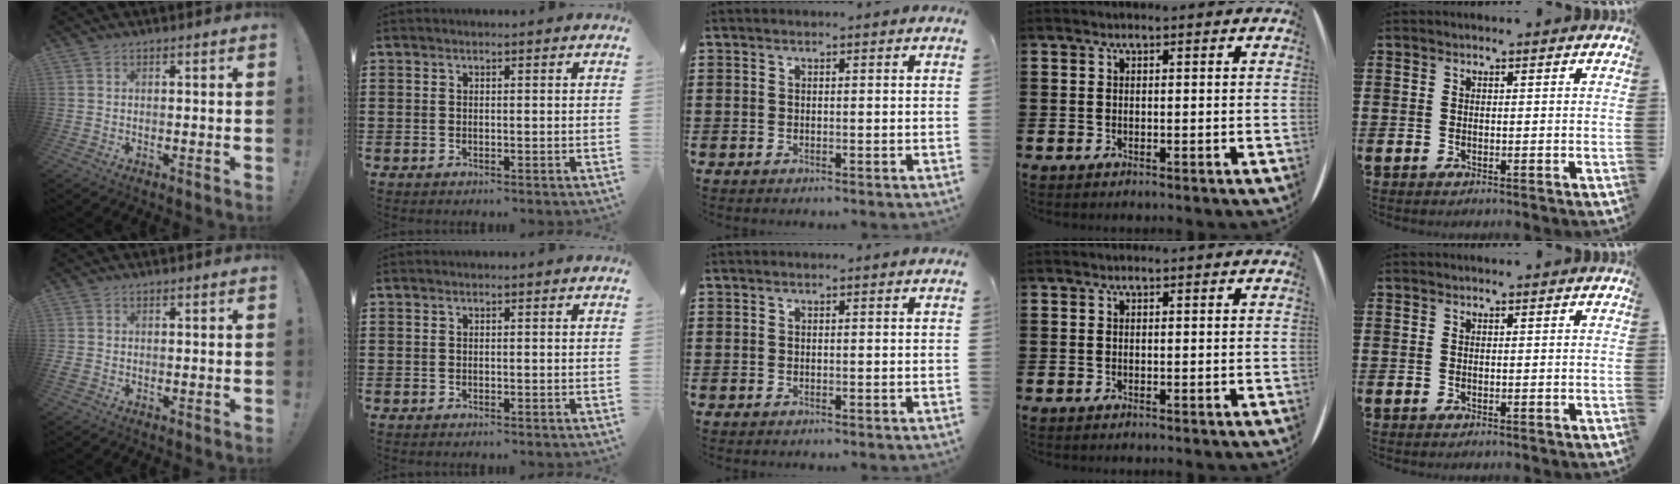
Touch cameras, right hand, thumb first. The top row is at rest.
{"thumb": {"total": 1.1, "force": [0.0, 1.0, 0.5], "torque": [-0.008, 0.003, 0.000]}}